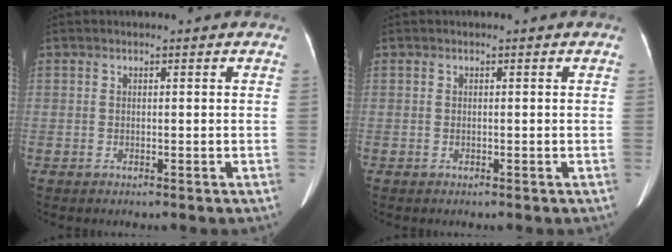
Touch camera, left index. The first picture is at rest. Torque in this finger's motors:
{"motor_torque": [0.02, 0.02, 0.01, 0.01]}